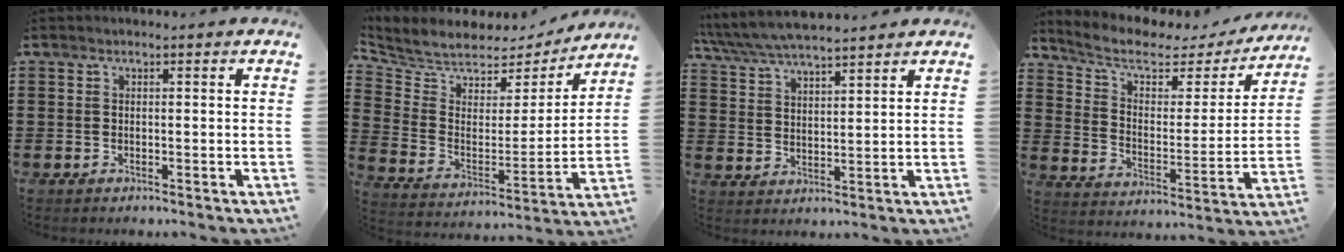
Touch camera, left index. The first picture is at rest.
{"total": 6.1, "force": [5.5, 2.5, 0.6], "torque": [-0.054, -0.043, 0.094]}
{"total": 5.9, "force": [5.6, 0.6, 1.8], "torque": [-0.055, -0.022, 0.101]}
{"total": 6.2, "force": [4.4, 2.8, 3.4], "torque": [-0.088, -0.021, 0.072]}